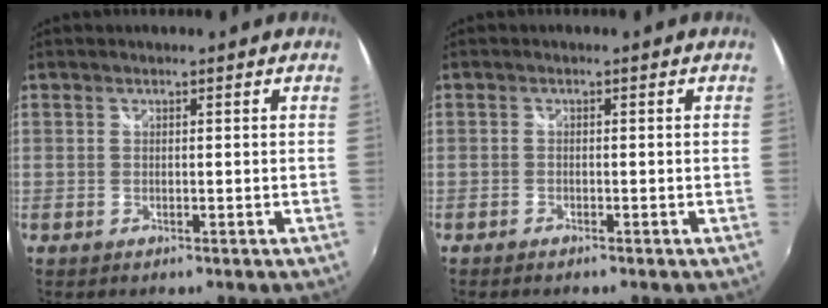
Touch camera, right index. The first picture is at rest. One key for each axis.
{"total": 1.0, "fx": -0.9, "fy": 0.3, "fz": 0.3, "tx": -0.011, "ty": -0.004, "tz": -0.020}